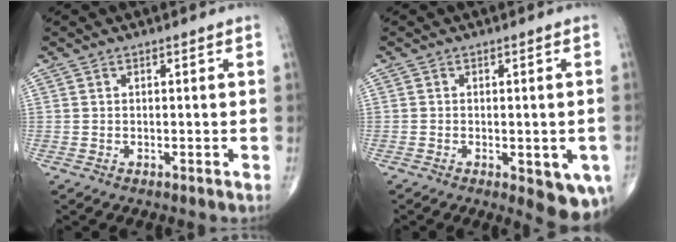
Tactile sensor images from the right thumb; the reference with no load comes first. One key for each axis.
{"total": 7.9, "fx": -2.7, "fy": 3.1, "fz": 6.8, "tx": -0.067, "ty": -0.007, "tz": -0.029}